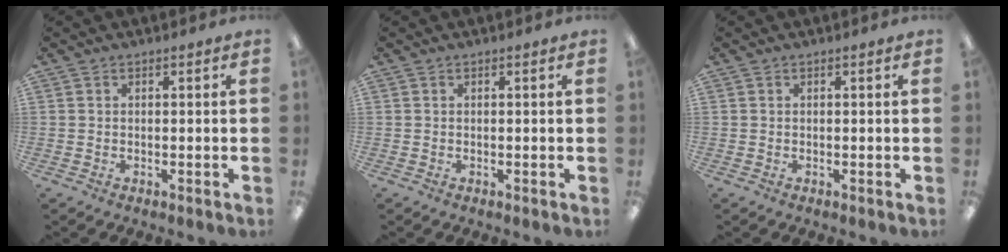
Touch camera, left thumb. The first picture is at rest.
{"total": 0.0}
{"total": 0.0}